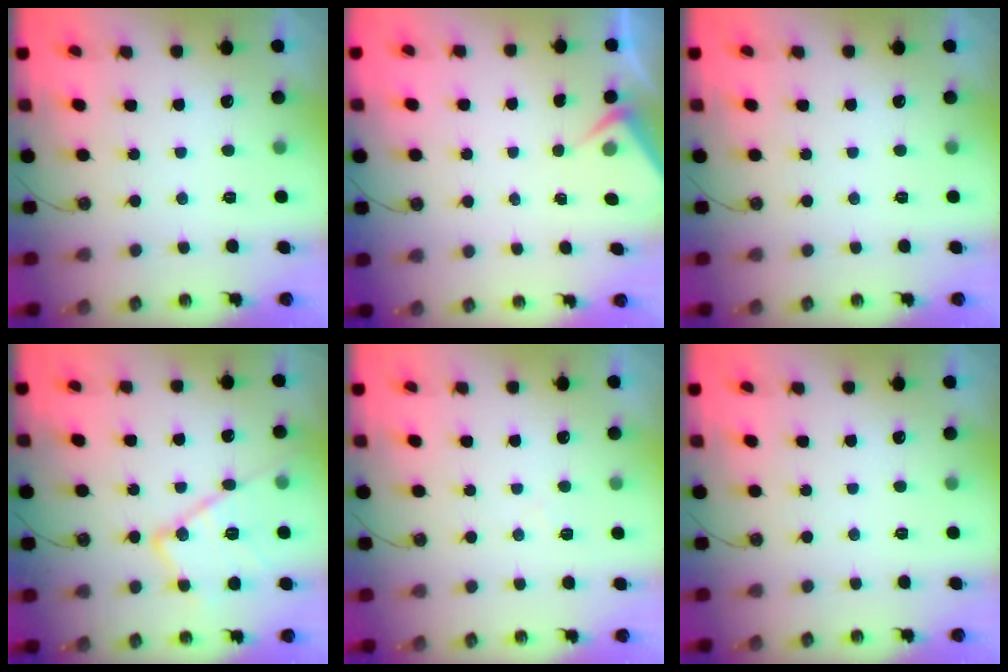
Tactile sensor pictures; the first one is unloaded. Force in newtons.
{"total": 3.1, "press": 3.1, "slide": 0.4}
{"total": 0.0}
{"total": 16.8, "press": 16.7, "slide": 1.5}
{"total": 3.4, "press": 3.3, "slide": 0.6}
{"total": 0.0}